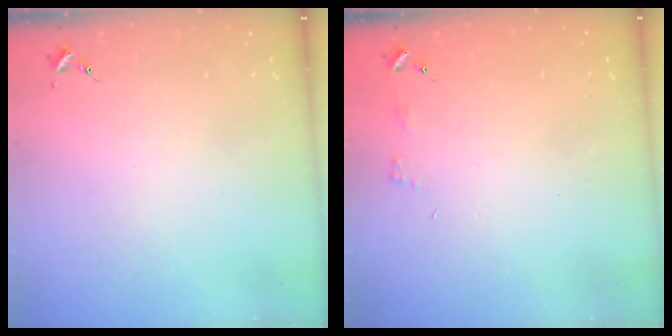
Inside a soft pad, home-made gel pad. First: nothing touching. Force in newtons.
{"total": 3.1, "press": 3.1, "slide": 0.3}